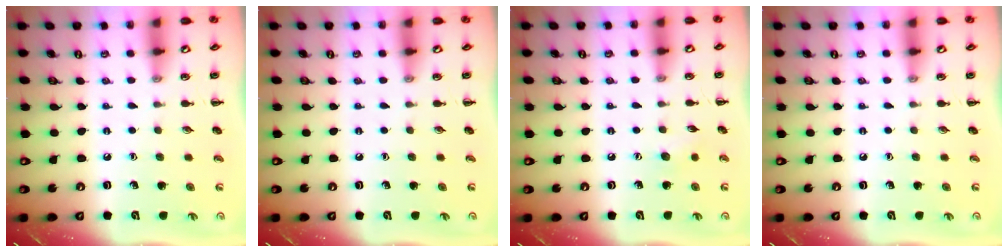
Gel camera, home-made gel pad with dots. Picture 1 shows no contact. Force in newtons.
{"total": 0.0}
{"total": 4.5, "press": 4.3, "slide": 1.2}
{"total": 0.0}